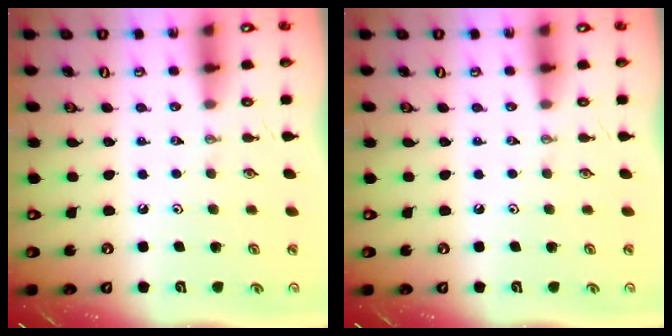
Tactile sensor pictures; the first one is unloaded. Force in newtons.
{"total": 0.0}